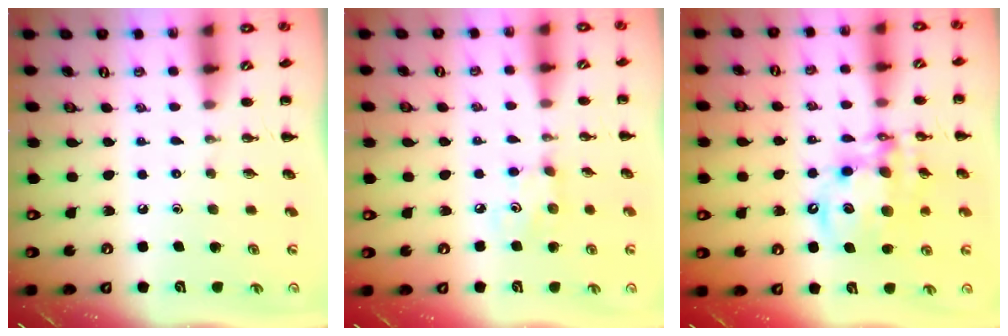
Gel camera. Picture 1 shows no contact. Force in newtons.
{"total": 3.1, "press": 3.0, "slide": 0.6}
{"total": 14.2, "press": 13.7, "slide": 3.8}